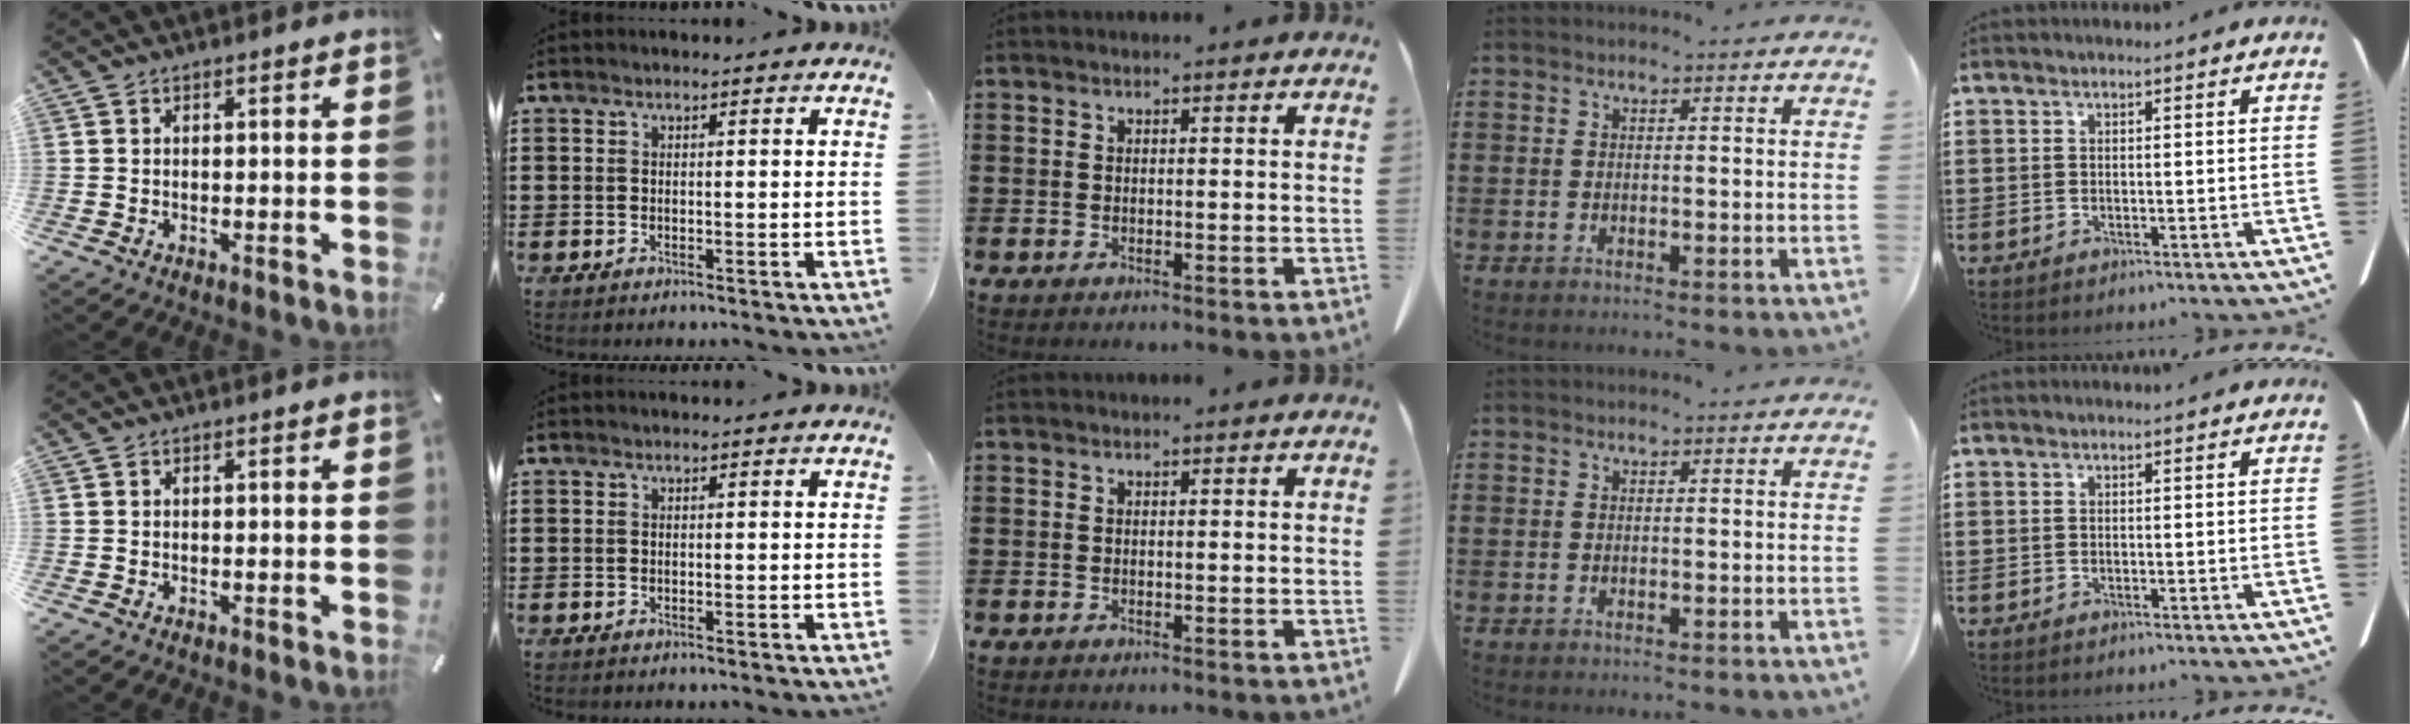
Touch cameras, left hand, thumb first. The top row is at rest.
{}